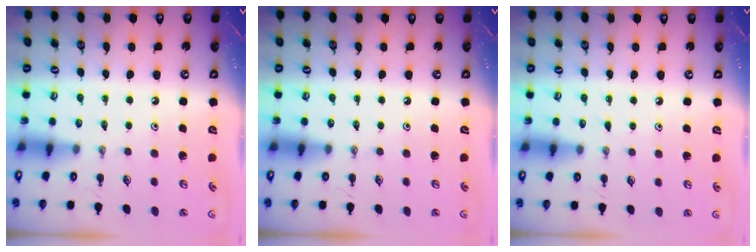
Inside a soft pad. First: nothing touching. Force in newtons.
{"total": 0.0}
{"total": 4.2, "press": 4.2, "slide": 0.5}